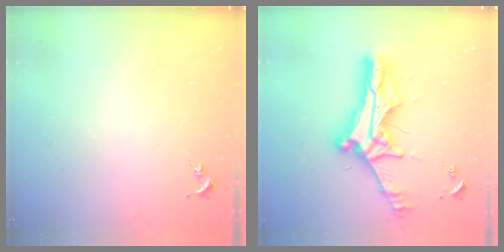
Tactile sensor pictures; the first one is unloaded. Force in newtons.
{"total": 12.0, "press": 11.9, "slide": 1.1}